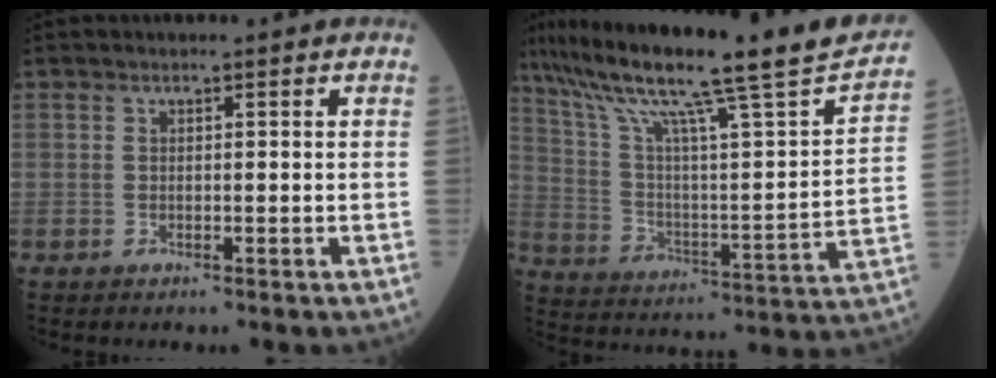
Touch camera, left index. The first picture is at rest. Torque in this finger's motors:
{"motor_torque": [0.53, -1.34, 0.36, 0.21]}